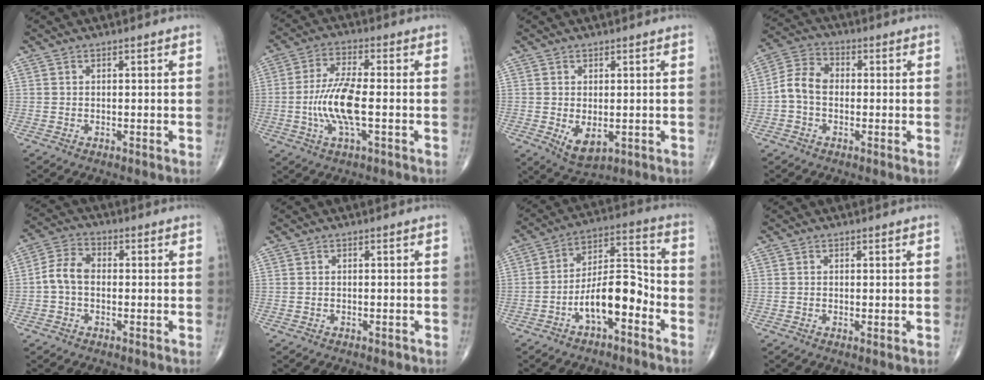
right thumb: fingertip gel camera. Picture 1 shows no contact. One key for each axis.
{"total": 10.2, "fx": -1.6, "fy": 3.0, "fz": 9.6, "tx": -0.206, "ty": 0.010, "tz": -0.033}
{"total": 5.1, "fx": -0.8, "fy": 2.8, "fz": 4.1, "tx": -0.063, "ty": -0.011, "tz": 0.000}
{"total": 6.8, "fx": -0.9, "fy": 5.0, "fz": 4.5, "tx": -0.079, "ty": 0.027, "tz": -0.029}
{"total": 6.0, "fx": -0.7, "fy": 4.1, "fz": 4.3, "tx": -0.080, "ty": 0.021, "tz": -0.023}
{"total": 0.8, "fx": -0.5, "fy": 0.4, "fz": 0.5, "tx": -0.007, "ty": -0.002, "tz": -0.006}
{"total": 11.8, "fx": -5.0, "fy": 5.0, "fz": 9.5, "tx": -0.149, "ty": 0.057, "tz": -0.089}
{"total": 0.8, "fx": -0.1, "fy": 0.2, "fz": 0.7, "tx": -0.018, "ty": -0.005, "tz": -0.004}